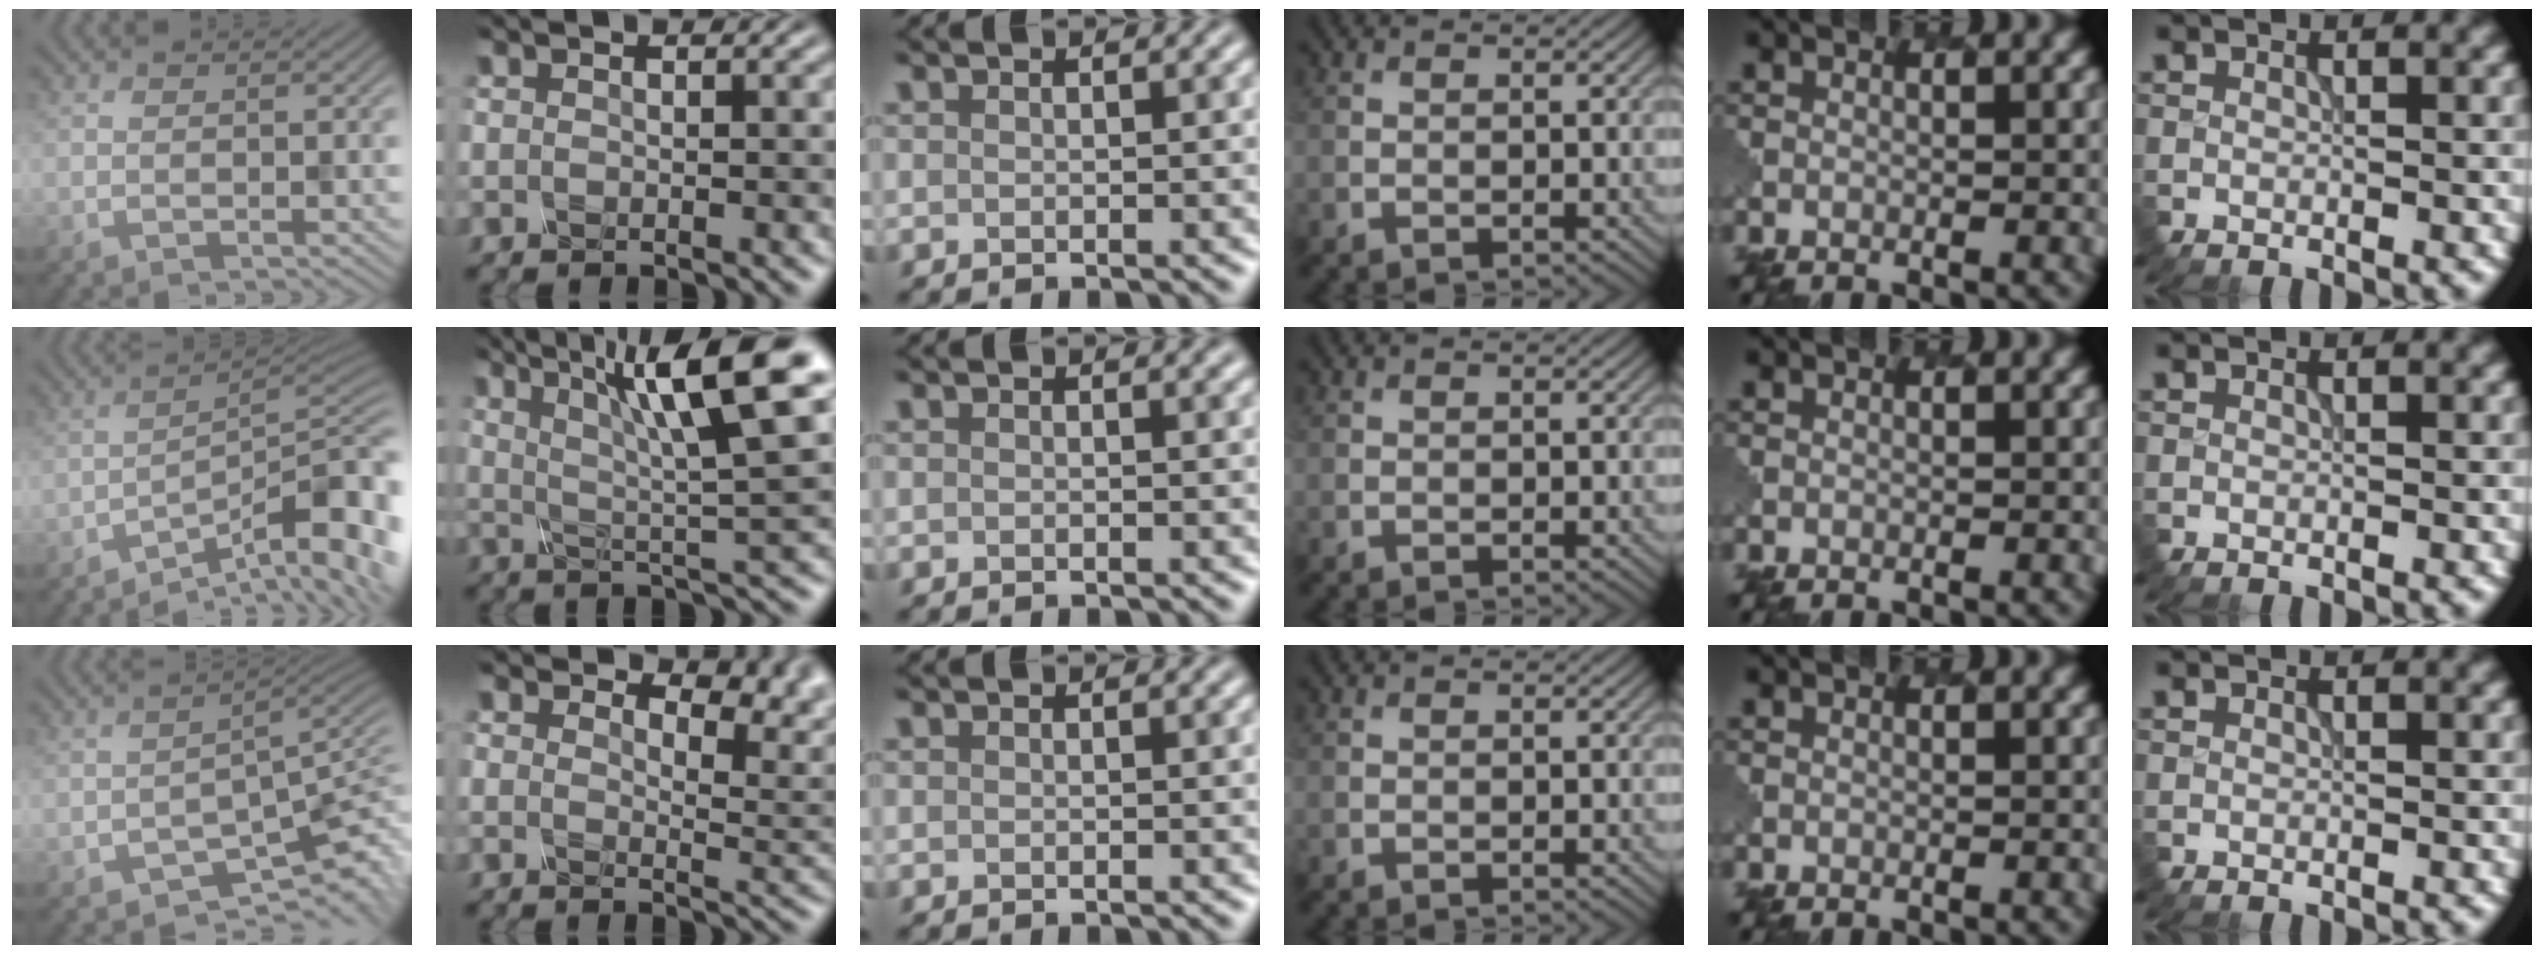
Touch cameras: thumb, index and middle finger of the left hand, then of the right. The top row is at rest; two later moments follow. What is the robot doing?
{"motion": "dispense", "object": "syringe"}